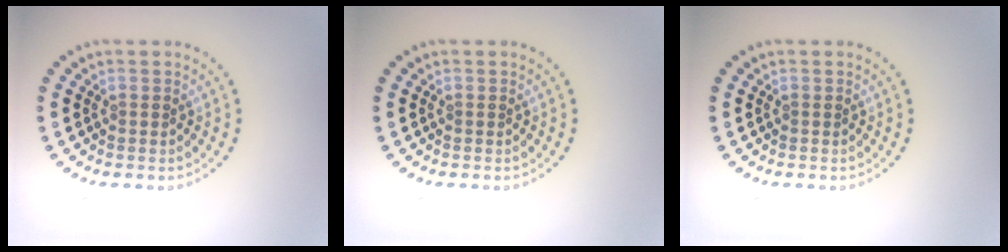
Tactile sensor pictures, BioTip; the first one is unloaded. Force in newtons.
{"total": 0.0}
{"total": 0.0}